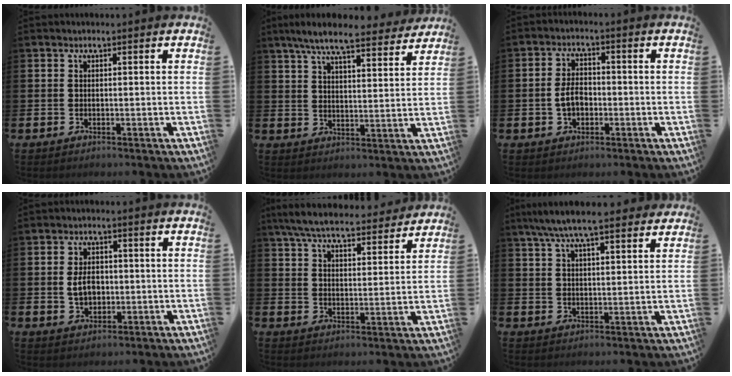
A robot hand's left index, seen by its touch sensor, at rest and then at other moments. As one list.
[{"total": 8.2, "force": [7.4, 1.3, 3.2], "torque": [-0.072, -0.039, 0.129]}, {"total": 3.6, "force": [-0.8, 2.4, 2.5], "torque": [-0.033, -0.001, -0.020]}, {"total": 4.0, "force": [-0.1, 2.8, 2.8], "torque": [-0.034, 0.001, -0.010]}, {"total": 7.1, "force": [6.7, 1.2, 2.2], "torque": [-0.063, -0.037, 0.117]}, {"total": 7.5, "force": [6.7, 1.2, 3.2], "torque": [-0.076, -0.018, 0.122]}]